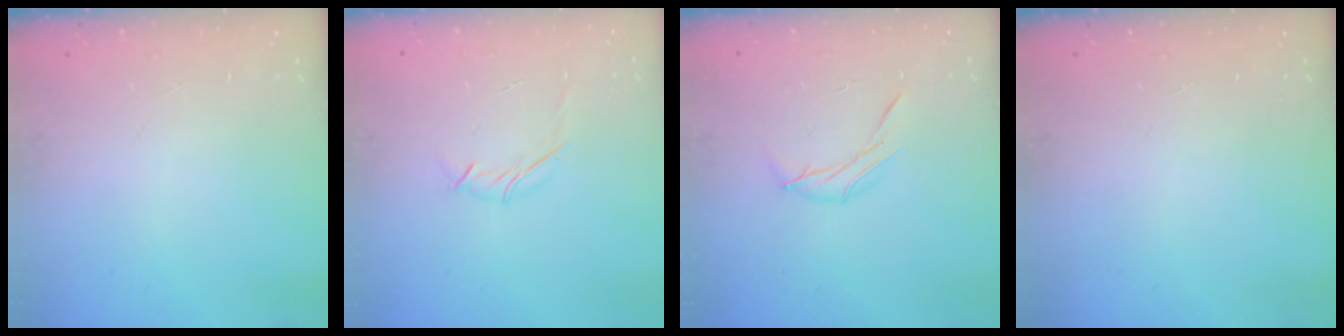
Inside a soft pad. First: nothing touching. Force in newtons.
{"total": 3.9, "press": 3.8, "slide": 0.8}
{"total": 6.3, "press": 6.2, "slide": 1.0}
{"total": 0.0}